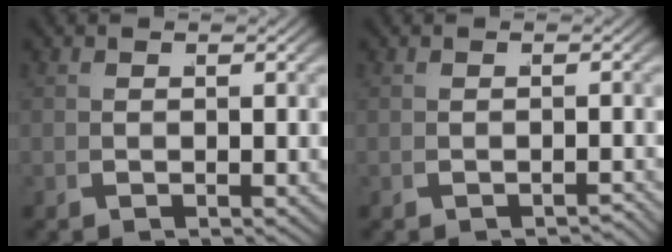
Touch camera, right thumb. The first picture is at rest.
{"total": 1.4, "force": [-1.4, 0.1, 0.1], "torque": [-0.006, -0.002, -0.019]}